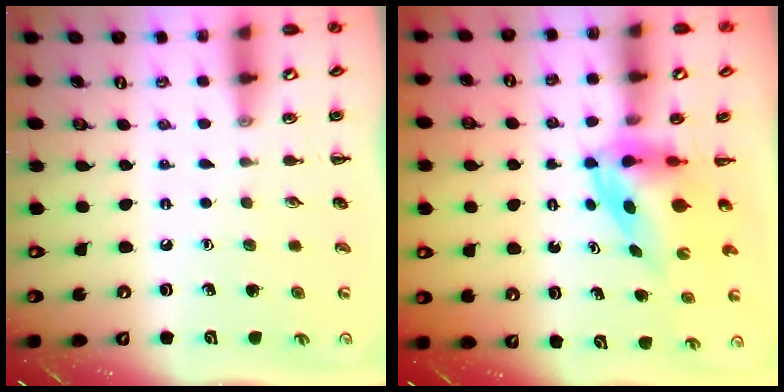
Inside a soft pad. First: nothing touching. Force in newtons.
{"total": 3.8, "press": 3.7, "slide": 1.0}